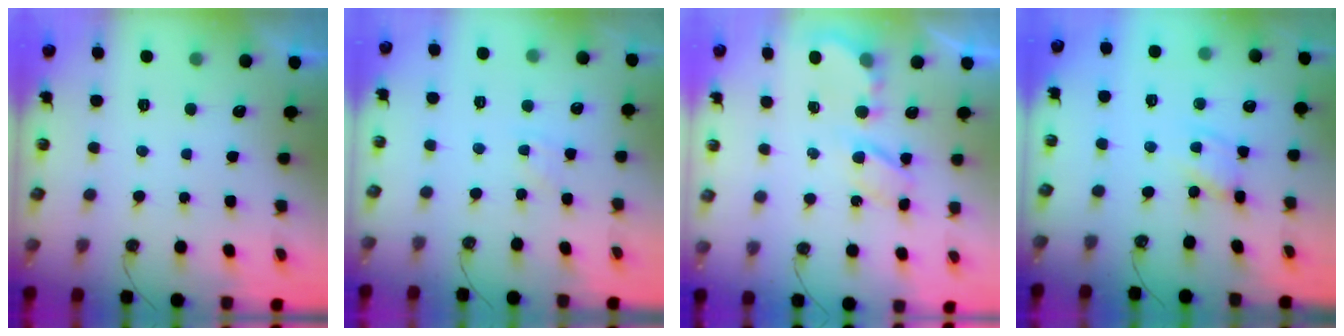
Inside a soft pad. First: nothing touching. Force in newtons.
{"total": 3.3, "press": 3.3, "slide": 0.5}
{"total": 5.9, "press": 5.9, "slide": 0.3}
{"total": 2.1, "press": 2.1, "slide": 0.3}